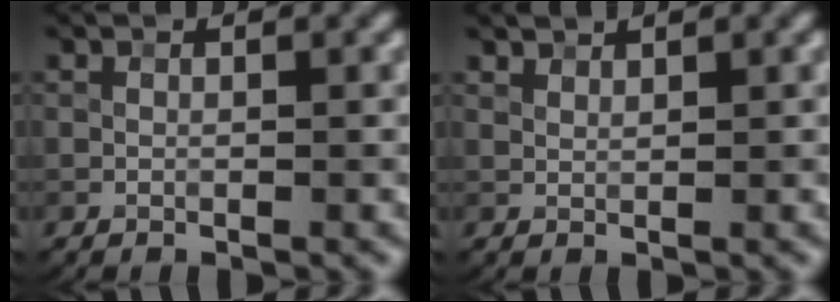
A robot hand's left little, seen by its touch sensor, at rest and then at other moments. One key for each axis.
{"total": 1.8, "fx": 1.7, "fy": 0.5, "fz": 0.5, "tx": -0.017, "ty": -0.005, "tz": 0.038}